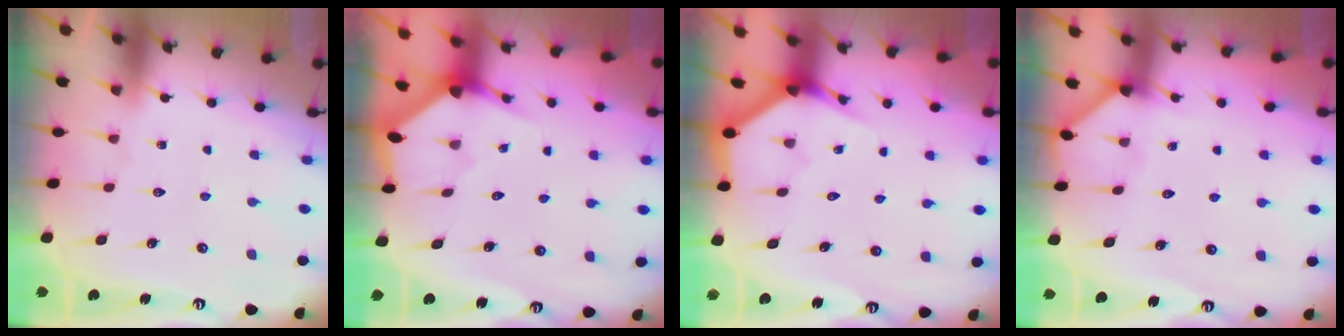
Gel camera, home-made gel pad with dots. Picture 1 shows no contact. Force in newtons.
{"total": 3.2, "press": 3.2, "slide": 0.3}
{"total": 3.9, "press": 3.9, "slide": 0.3}
{"total": 2.7, "press": 2.7, "slide": 0.2}